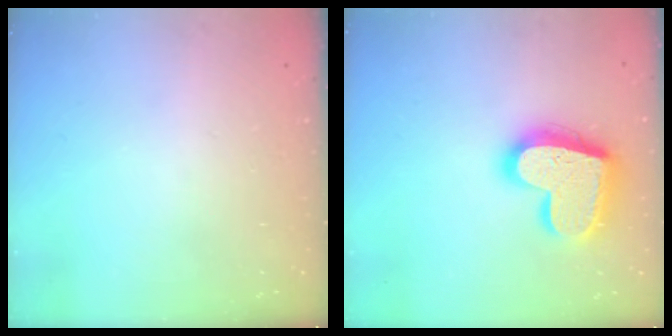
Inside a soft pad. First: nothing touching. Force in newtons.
{"total": 20.4, "press": 20.3, "slide": 1.7}